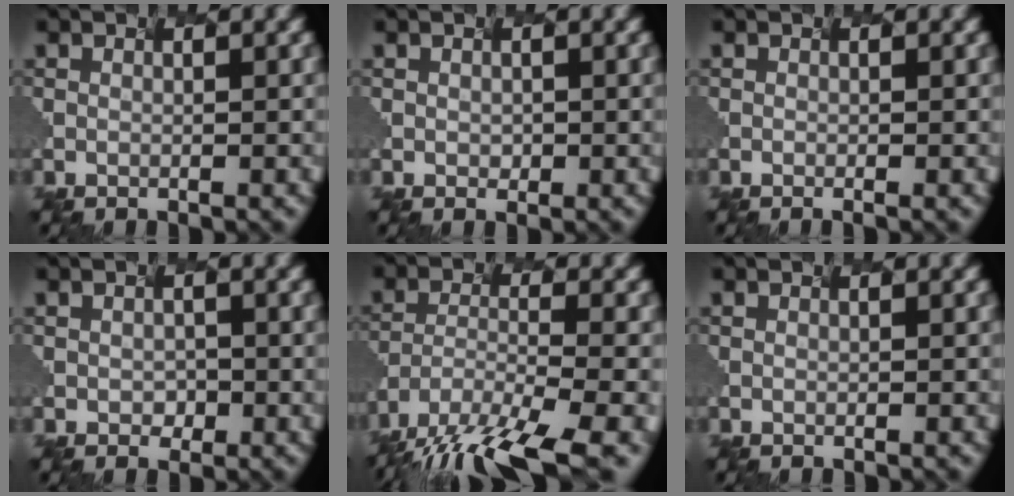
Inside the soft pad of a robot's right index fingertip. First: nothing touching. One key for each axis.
{"total": 0.9, "fx": -0.2, "fy": -0.6, "fz": -0.7, "tx": -0.014, "ty": -0.011, "tz": 0.023}
{"total": 0.8, "fx": -0.3, "fy": 0.2, "fz": 0.7, "tx": -0.001, "ty": 0.001, "tz": -0.006}
{"total": 1.2, "fx": -0.9, "fy": -0.2, "fz": -0.8, "tx": -0.016, "ty": -0.015, "tz": 0.014}
{"total": 11.9, "fx": -10.0, "fy": 2.0, "fz": 6.1, "tx": -0.159, "ty": -0.043, "tz": -0.134}
{"total": 0.0}